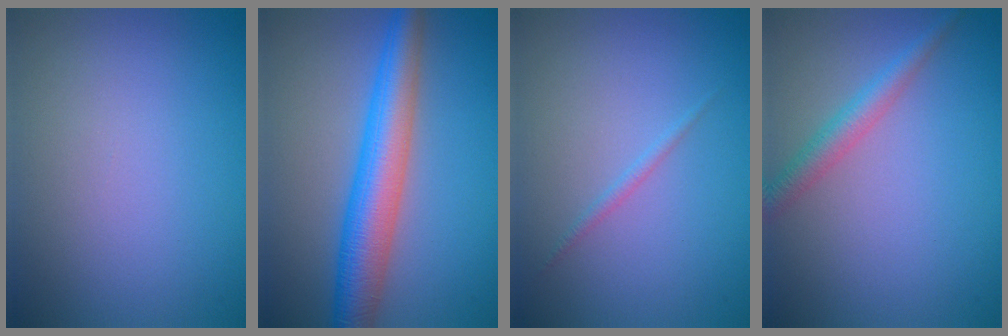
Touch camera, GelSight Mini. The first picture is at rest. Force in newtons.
{"total": 6.3, "press": 6.3, "slide": 0.0}
{"total": 0.7, "press": 0.7, "slide": 0.1}
{"total": 2.3, "press": 2.3, "slide": 0.1}